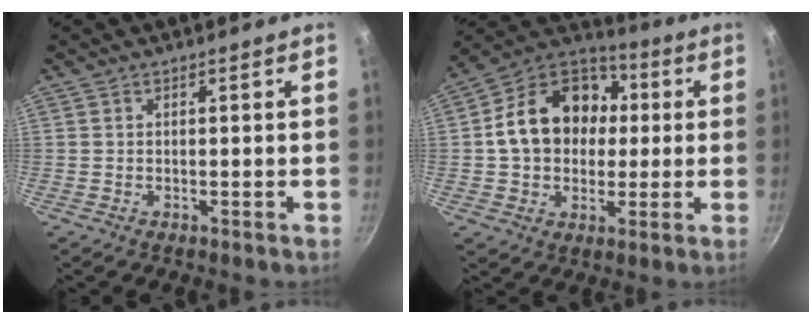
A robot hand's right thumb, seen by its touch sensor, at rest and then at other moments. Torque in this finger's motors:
{"motor_torque": [1.98, 1.97, 1.24, -0.21, 0.13]}